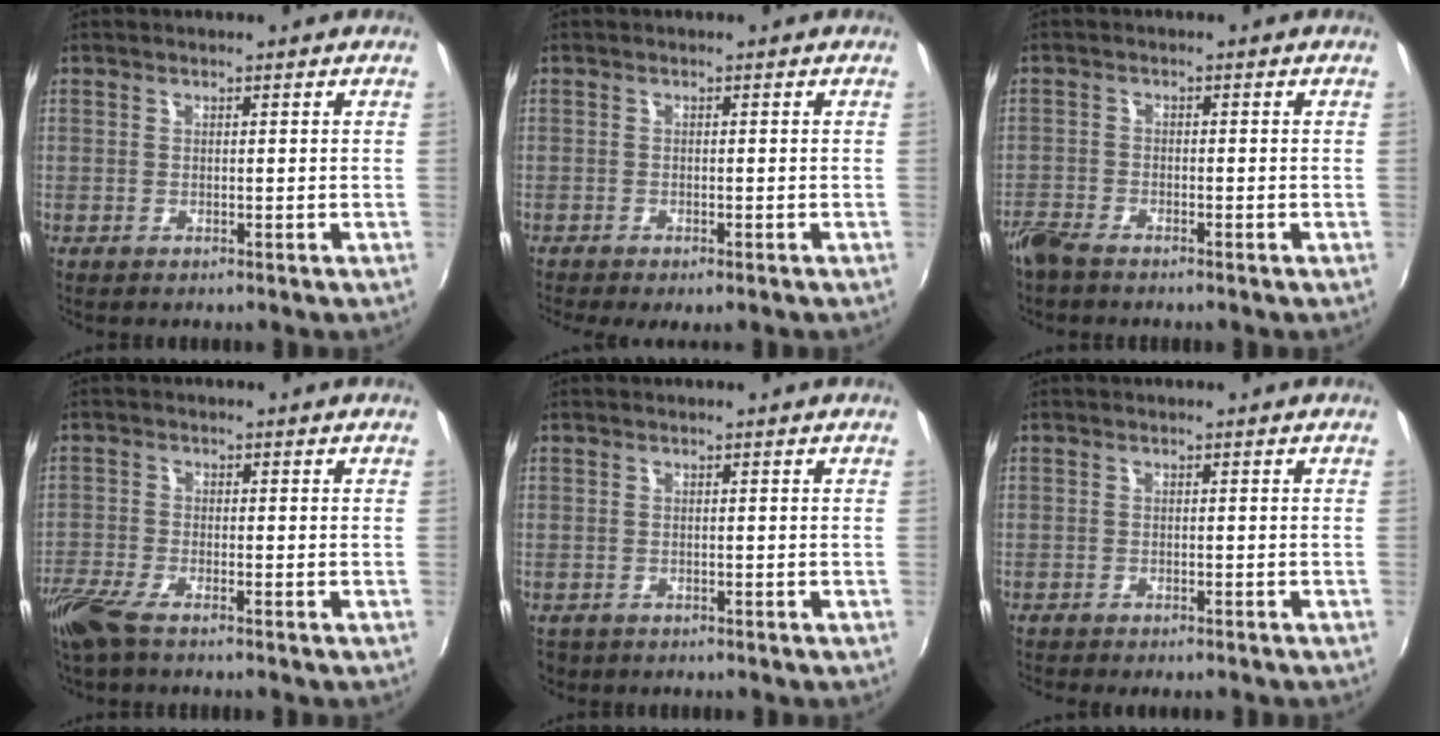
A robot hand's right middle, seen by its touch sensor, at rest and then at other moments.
{"total": 2.7, "force": [-2.1, 0.6, 1.7], "torque": [-0.035, -0.016, -0.032]}
{"total": 4.5, "force": [-4.0, 1.2, 1.8], "torque": [-0.050, -0.017, -0.080]}
{"total": 7.2, "force": [-5.5, 1.7, 4.4], "torque": [-0.116, -0.028, -0.110]}
{"total": 1.7, "force": [-0.9, 1.3, 0.5], "torque": [-0.014, -0.005, -0.013]}
{"total": 2.1, "force": [-1.9, 0.5, 0.8], "torque": [-0.025, -0.013, -0.033]}